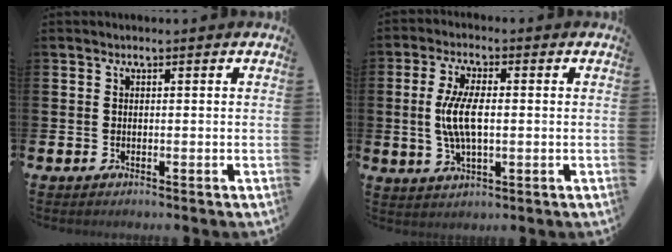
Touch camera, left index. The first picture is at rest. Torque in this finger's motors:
{"motor_torque": [1.31, 0.05, 0.85, 0.21]}